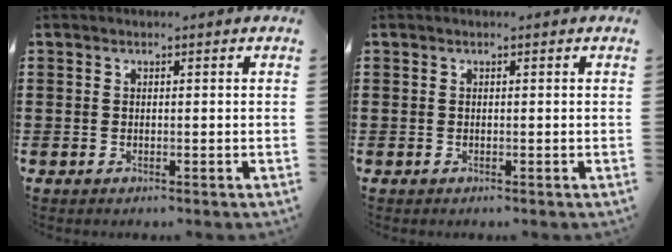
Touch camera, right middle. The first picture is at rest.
{"total": 0.0}